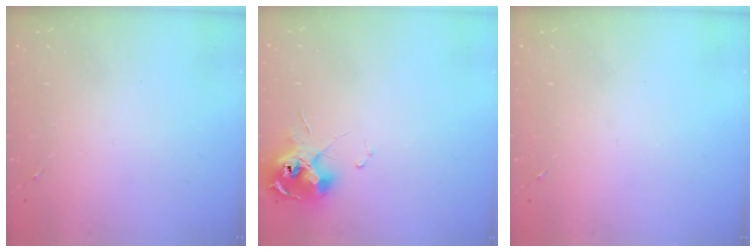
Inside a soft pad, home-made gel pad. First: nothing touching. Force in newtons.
{"total": 12.2, "press": 12.1, "slide": 1.3}
{"total": 0.0}